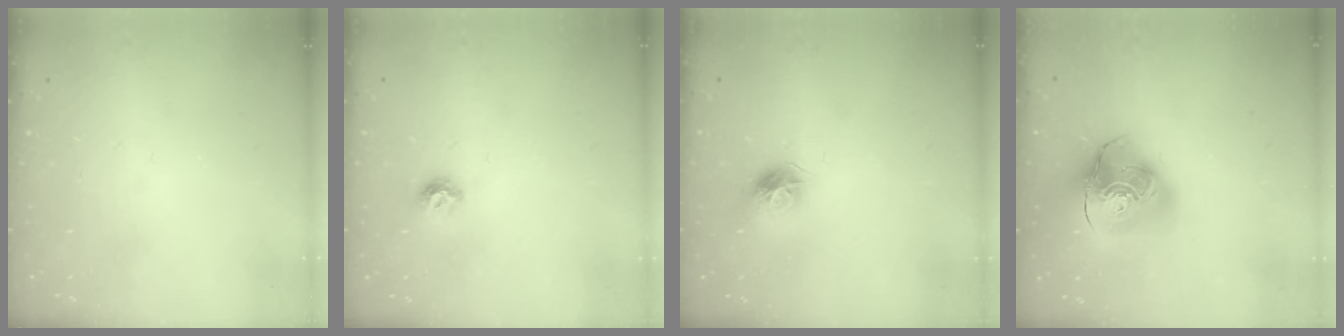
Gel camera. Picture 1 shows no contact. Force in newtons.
{"total": 6.8, "press": 6.8, "slide": 0.7}
{"total": 9.4, "press": 9.4, "slide": 0.5}
{"total": 18.0, "press": 17.8, "slide": 2.4}